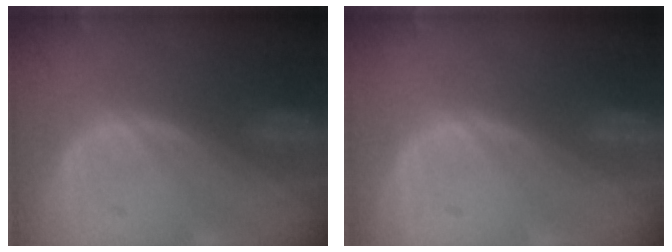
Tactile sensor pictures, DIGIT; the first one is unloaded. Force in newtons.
{"total": 0.0}